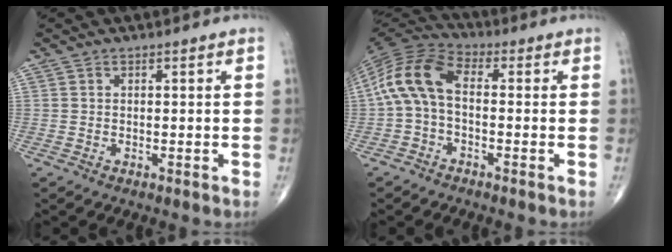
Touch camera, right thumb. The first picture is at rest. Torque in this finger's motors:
{"motor_torque": [0.29, 1.24, 0.23, -0.17, 0.22]}